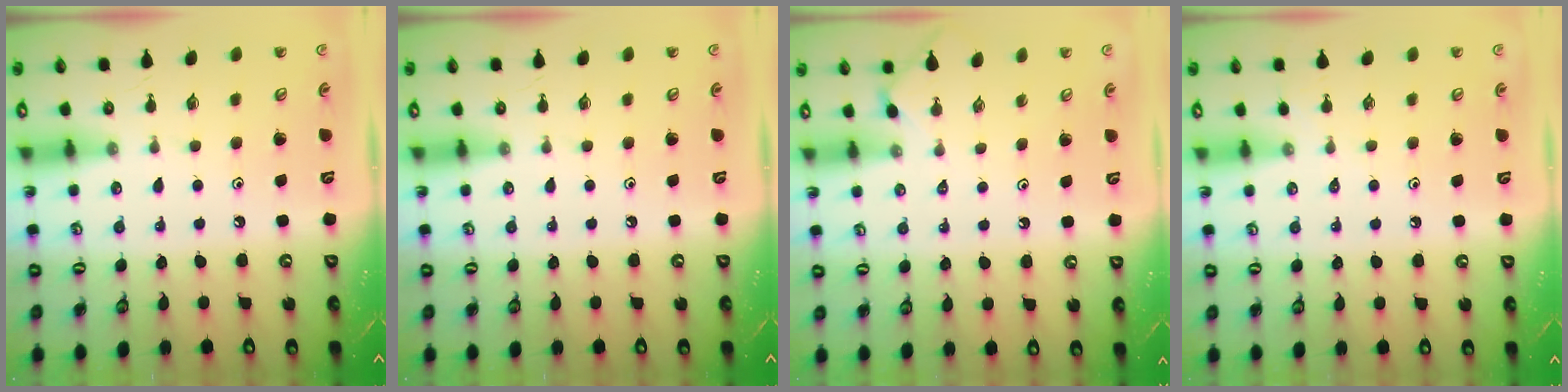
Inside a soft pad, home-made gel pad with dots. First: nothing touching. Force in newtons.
{"total": 0.0}
{"total": 2.1, "press": 2.1, "slide": 0.4}
{"total": 1.9, "press": 1.8, "slide": 0.4}